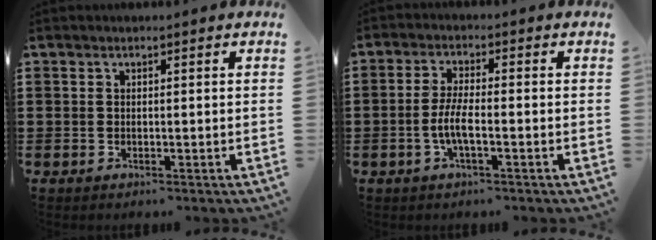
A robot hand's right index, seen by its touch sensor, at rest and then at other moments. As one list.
[{"total": 4.4, "force": [-1.5, 0.8, 4.1], "torque": [-0.091, -0.006, -0.034]}]